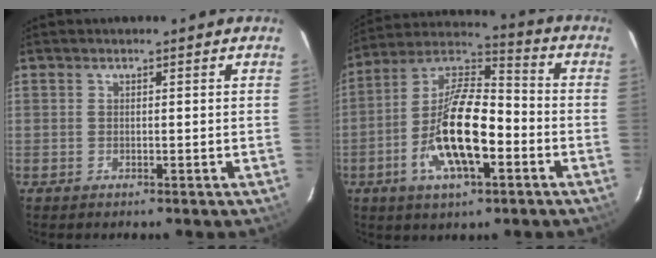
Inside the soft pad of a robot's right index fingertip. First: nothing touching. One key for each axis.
{"total": 16.7, "fx": -5.4, "fy": 6.3, "fz": 14.5, "tx": -0.283, "ty": -0.001, "tz": -0.103}